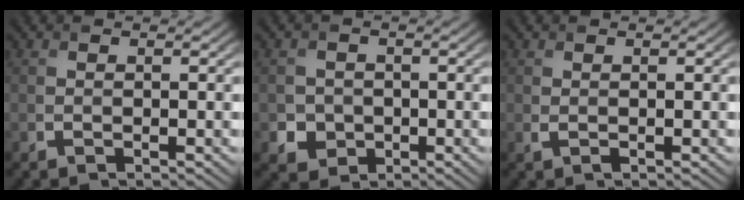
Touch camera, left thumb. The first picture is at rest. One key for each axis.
{"total": 3.1, "fx": -0.7, "fy": 2.9, "fz": 0.8, "tx": -0.014, "ty": -0.007, "tz": -0.018}
{"total": 0.6, "fx": 0.2, "fy": 0.2, "fz": 0.6, "tx": -0.015, "ty": 0.000, "tz": 0.004}